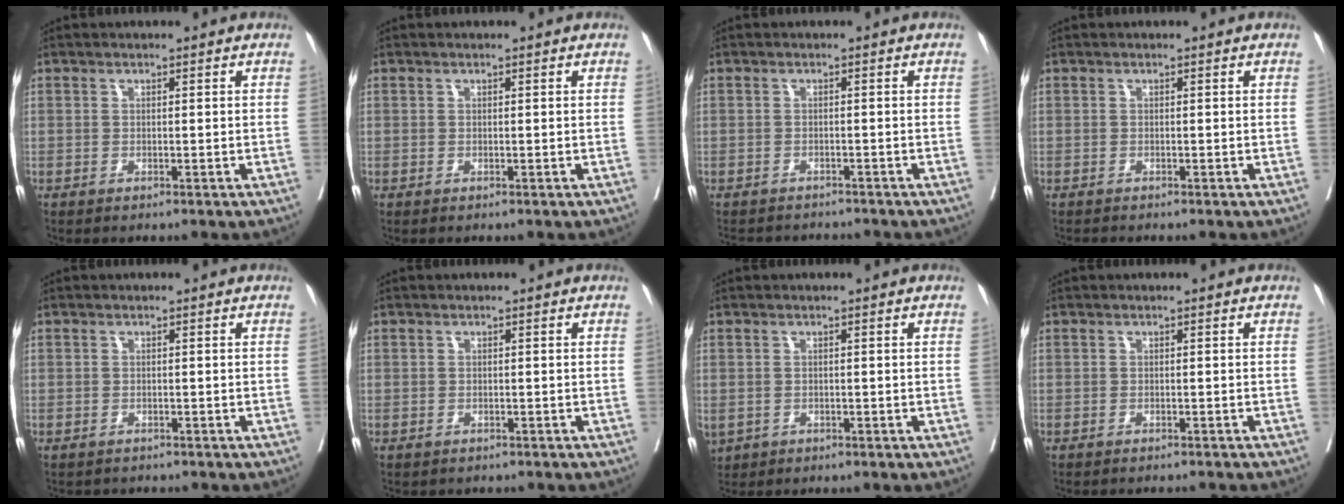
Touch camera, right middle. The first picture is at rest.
{"total": 0.0}
{"total": 6.9, "force": [-6.5, 1.8, 1.2], "torque": [-0.014, -0.002, -0.087]}
{"total": 0.8, "force": [-0.7, -0.3, 0.0], "torque": [-0.002, -0.003, -0.016]}
{"total": 1.9, "force": [-1.6, 0.9, -0.1], "torque": [-0.008, 0.000, -0.028]}
{"total": 1.1, "force": [-0.7, 0.8, -0.1], "torque": [-0.009, 0.003, -0.012]}
{"total": 3.8, "force": [-1.5, 3.1, 1.7], "torque": [-0.048, -0.005, -0.016]}
{"total": 3.4, "force": [-3.3, 0.2, 0.9], "torque": [-0.009, -0.009, -0.039]}